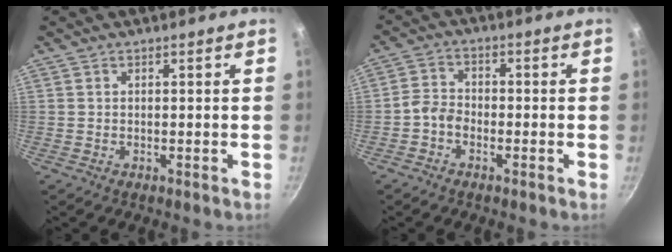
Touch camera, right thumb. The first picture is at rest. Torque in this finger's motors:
{"motor_torque": [0.71, 0.50, 0.41, -0.59, 0.08]}